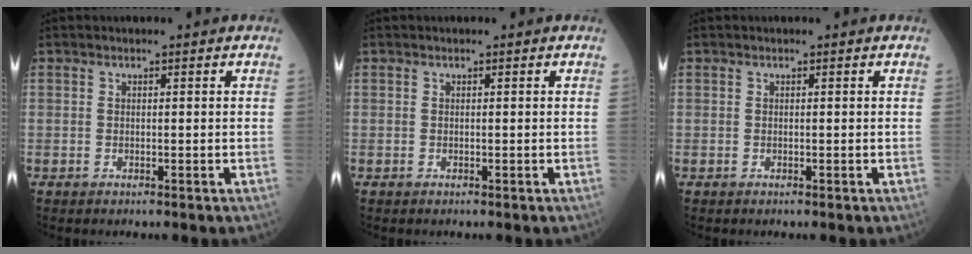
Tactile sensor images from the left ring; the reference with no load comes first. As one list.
[{"total": 0.0}, {"total": 0.0}]